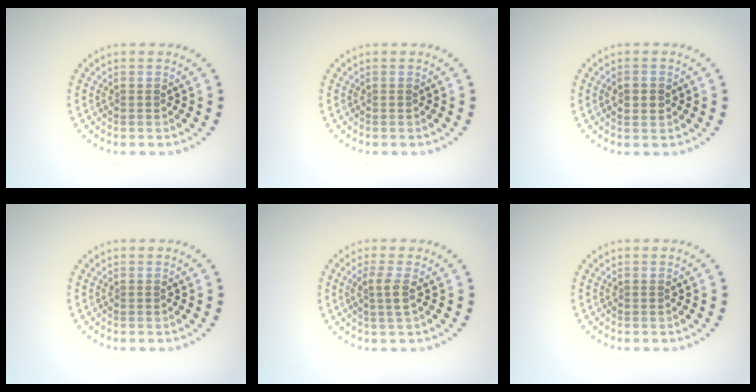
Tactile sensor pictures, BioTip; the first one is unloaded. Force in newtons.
{"total": 0.0}
{"total": 2.1, "press": 2.1, "slide": 0.0}
{"total": 0.0}
{"total": 1.8, "press": 1.5, "slide": 1.0}
{"total": 0.0}